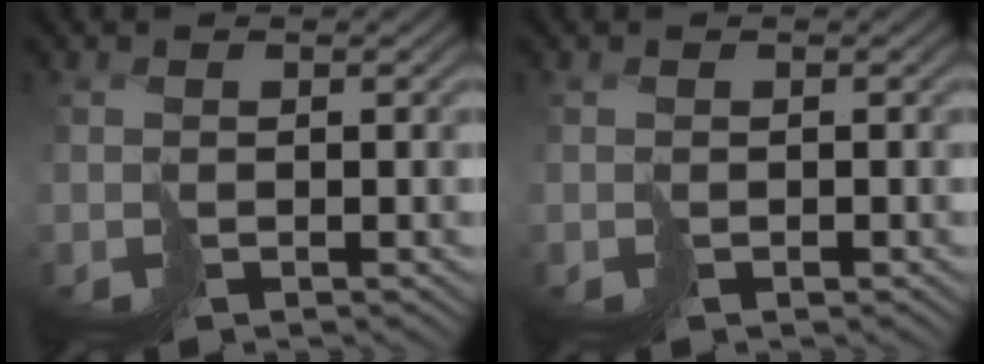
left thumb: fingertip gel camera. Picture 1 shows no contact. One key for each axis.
{"total": 0.0}